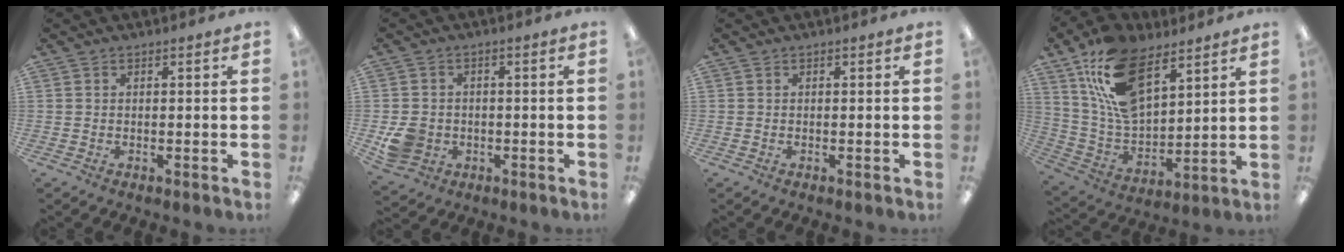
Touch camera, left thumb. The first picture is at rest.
{"total": 6.1, "force": [-1.5, 5.4, 2.4], "torque": [-0.038, 0.009, -0.025]}
{"total": 0.0}
{"total": 18.9, "force": [10.6, 10.0, 12.1], "torque": [-0.256, -0.039, 0.195]}